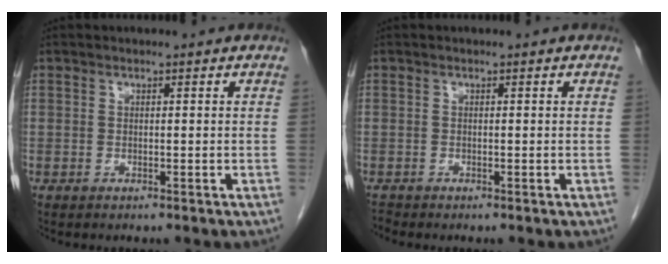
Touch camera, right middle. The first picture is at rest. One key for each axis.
{"total": 0.6, "fx": -0.5, "fy": -0.1, "fz": -0.2, "tx": -0.004, "ty": -0.007, "tz": -0.012}